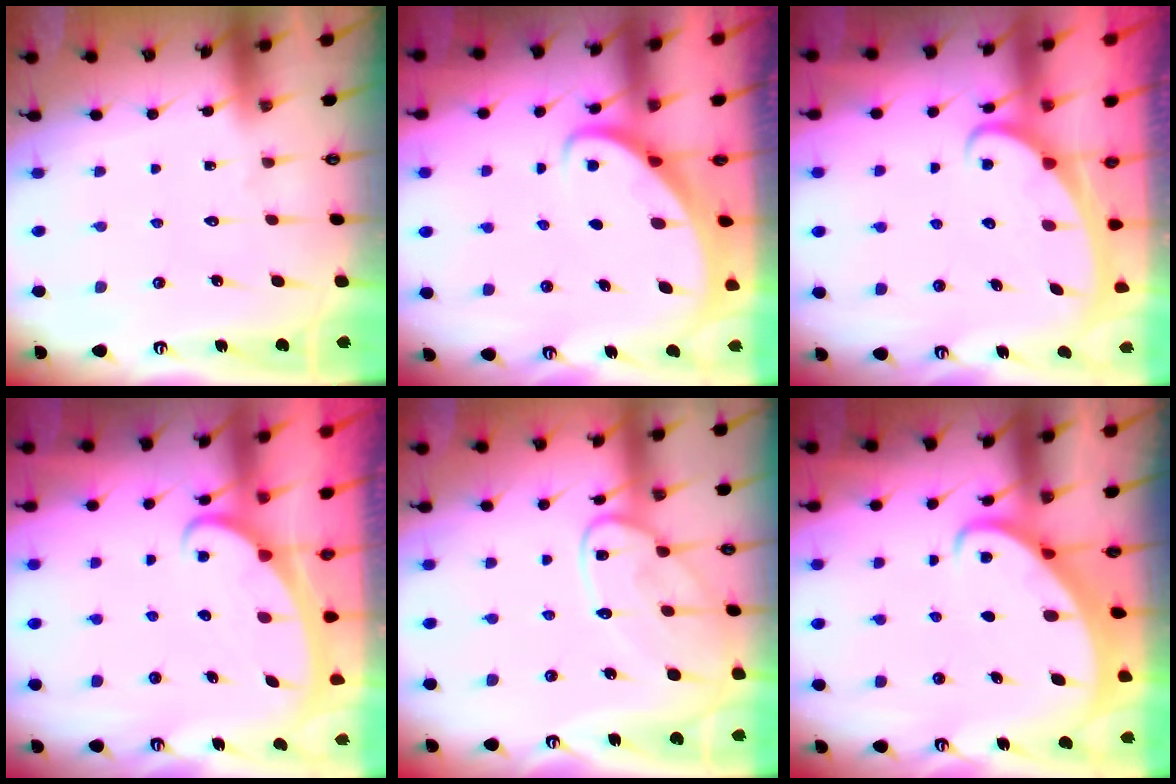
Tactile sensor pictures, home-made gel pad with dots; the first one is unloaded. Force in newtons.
{"total": 2.6, "press": 2.6, "slide": 0.3}
{"total": 2.7, "press": 2.7, "slide": 0.3}
{"total": 2.3, "press": 2.3, "slide": 0.4}
{"total": 13.3, "press": 13.3, "slide": 1.0}
{"total": 2.8, "press": 2.7, "slide": 0.3}